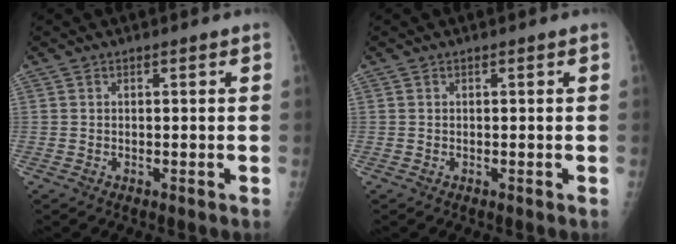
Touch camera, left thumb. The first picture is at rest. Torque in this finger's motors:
{"motor_torque": [0.00, 0.00, 0.00, 0.00, 0.00]}